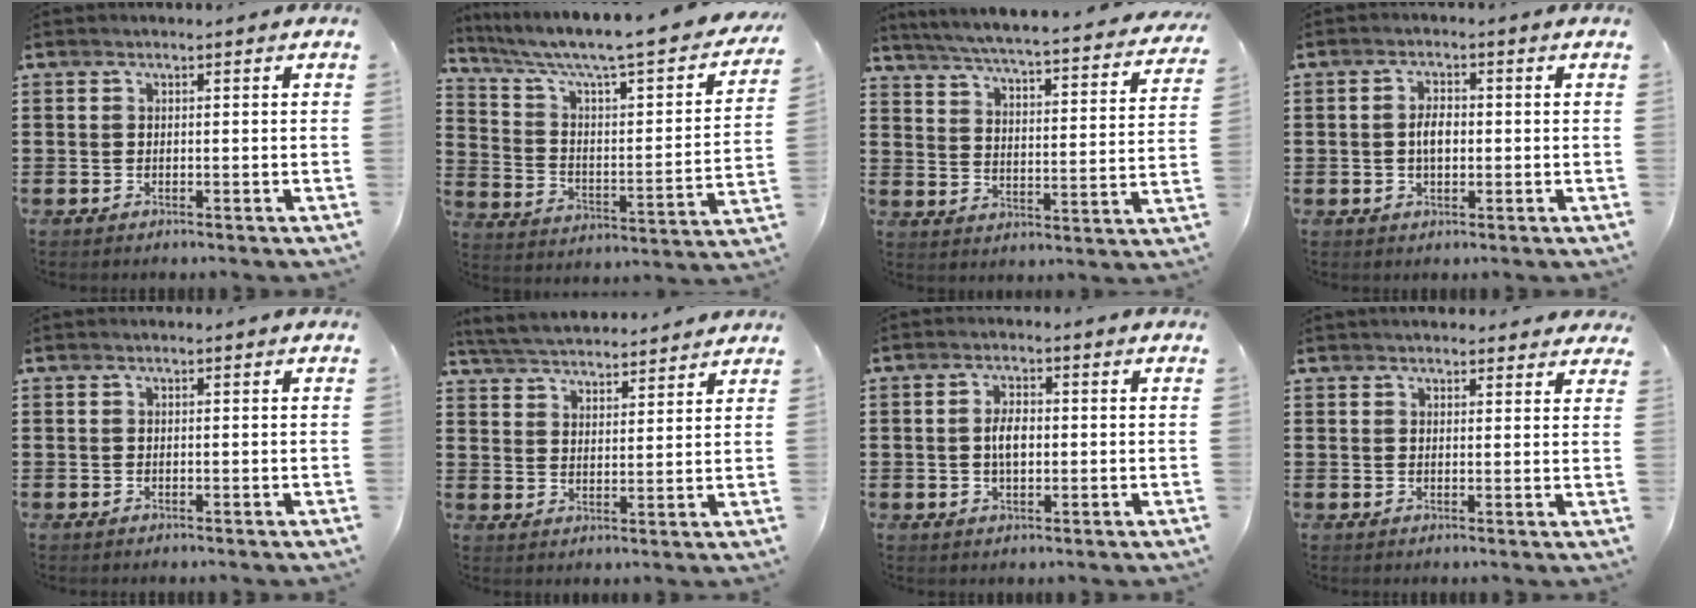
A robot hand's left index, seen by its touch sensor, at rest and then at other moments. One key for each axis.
{"total": 6.9, "fx": 5.3, "fy": 0.8, "fz": 4.2, "tx": -0.107, "ty": -0.049, "tz": 0.082}
{"total": 4.6, "fx": 4.2, "fy": -0.4, "fz": 1.7, "tx": -0.056, "ty": -0.040, "tz": 0.064}
{"total": 3.0, "fx": -0.1, "fy": 1.5, "fz": 2.6, "tx": -0.052, "ty": 0.005, "tz": -0.003}
{"total": 0.0}
{"total": 4.6, "fx": 4.6, "fy": 0.2, "fz": 0.5, "tx": -0.031, "ty": -0.024, "tz": 0.080}
{"total": 3.6, "fx": 0.0, "fy": 1.7, "fz": 3.2, "tx": -0.063, "ty": 0.004, "tz": -0.001}
{"total": 2.3, "fx": 2.2, "fy": 0.6, "fz": 0.4, "tx": -0.013, "ty": 0.001, "tz": 0.042}